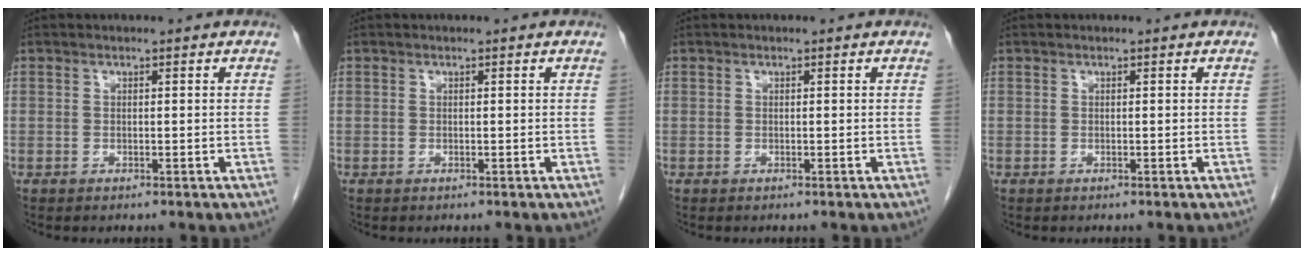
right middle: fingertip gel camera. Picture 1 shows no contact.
{"total": 0.0}
{"total": 0.0}
{"total": 0.0}